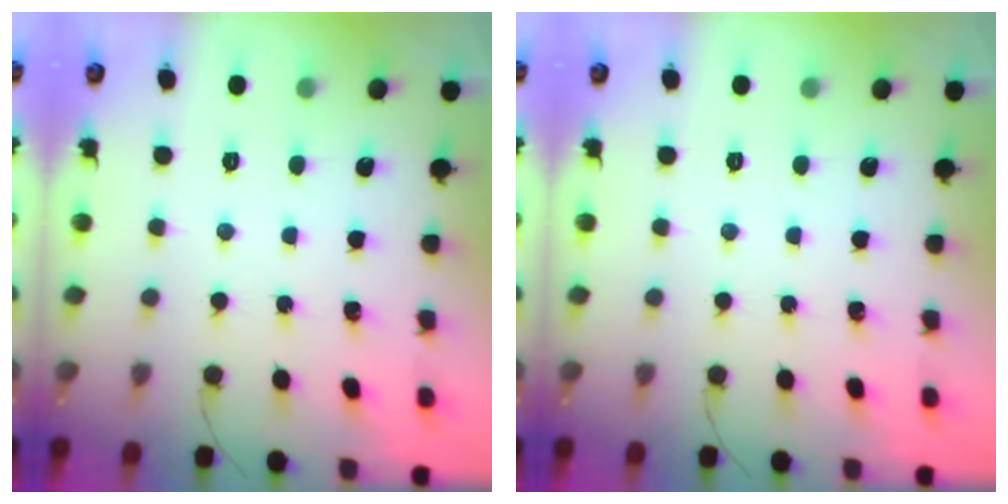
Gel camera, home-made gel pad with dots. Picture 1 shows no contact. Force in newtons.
{"total": 0.0}